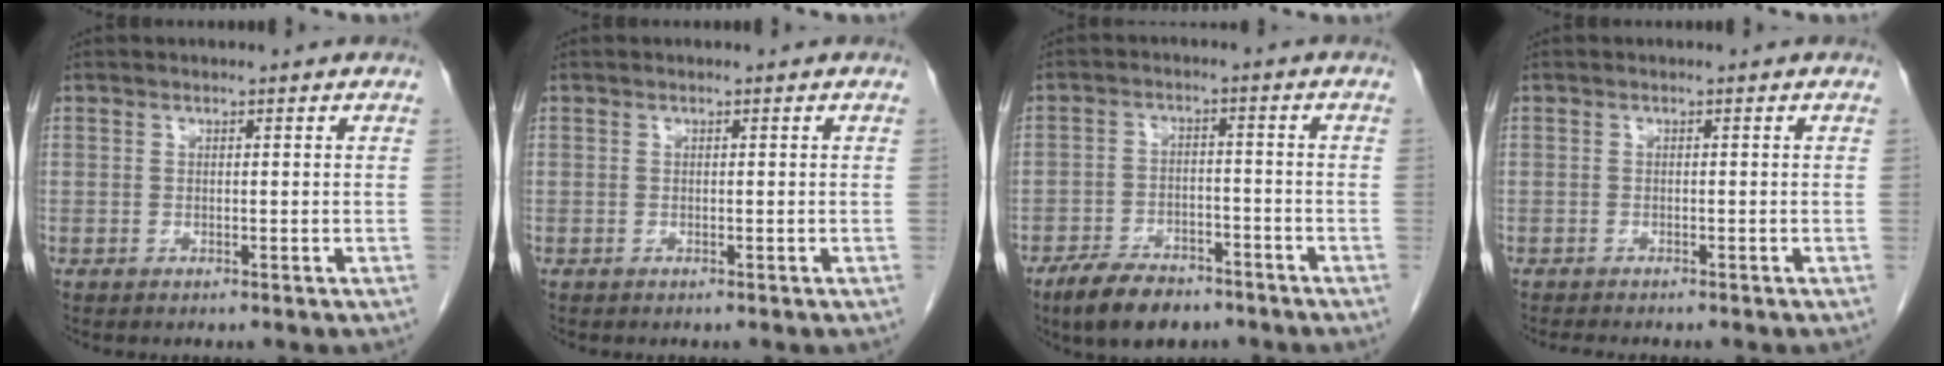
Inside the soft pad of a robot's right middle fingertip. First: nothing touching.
{"total": 0.0}
{"total": 8.4, "force": [-6.4, 3.5, 4.1], "torque": [-0.077, -0.005, -0.111]}
{"total": 3.8, "force": [-3.3, 0.7, 1.8], "torque": [-0.023, -0.008, -0.042]}